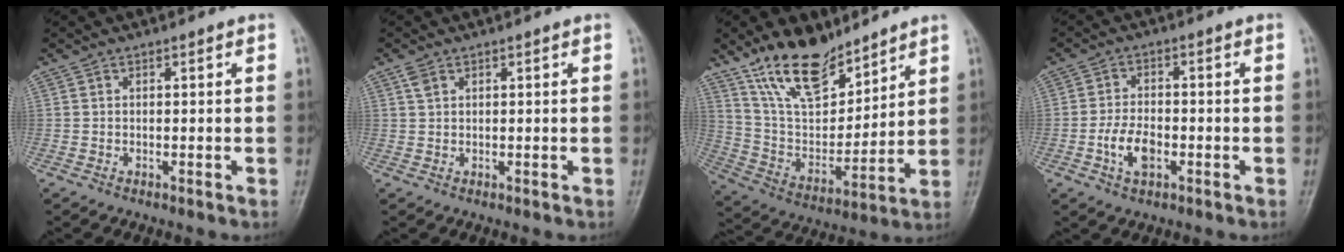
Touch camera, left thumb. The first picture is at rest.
{"total": 1.6, "force": [0.9, 0.9, 0.9], "torque": [-0.018, 0.005, 0.021]}
{"total": 16.9, "force": [12.4, 7.4, 8.8], "torque": [-0.115, -0.068, 0.238]}
{"total": 5.8, "force": [-1.9, 3.3, 4.3], "torque": [-0.082, 0.010, -0.037]}